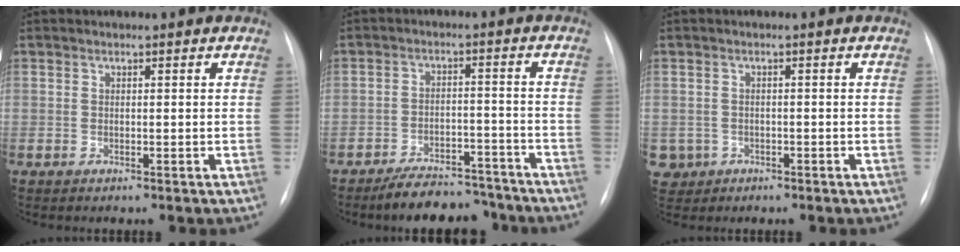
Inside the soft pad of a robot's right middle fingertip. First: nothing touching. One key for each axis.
{"total": 9.5, "fx": -8.4, "fy": 3.5, "fz": 2.8, "tx": -0.029, "ty": 0.015, "tz": -0.128}
{"total": 3.2, "fx": -1.3, "fy": 2.9, "fz": 0.0, "tx": -0.003, "ty": 0.006, "tz": -0.020}